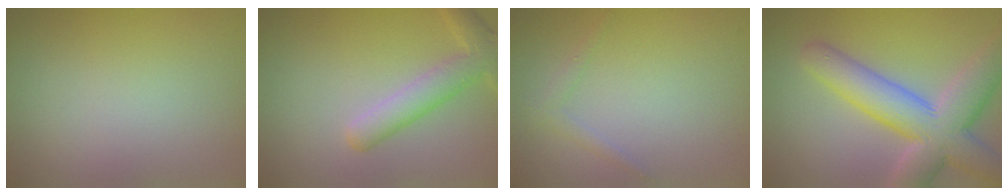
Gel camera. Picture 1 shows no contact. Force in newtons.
{"total": 3.8, "press": 3.8, "slide": 0.2}
{"total": 1.1, "press": 1.1, "slide": 0.1}
{"total": 8.8, "press": 8.8, "slide": 0.6}